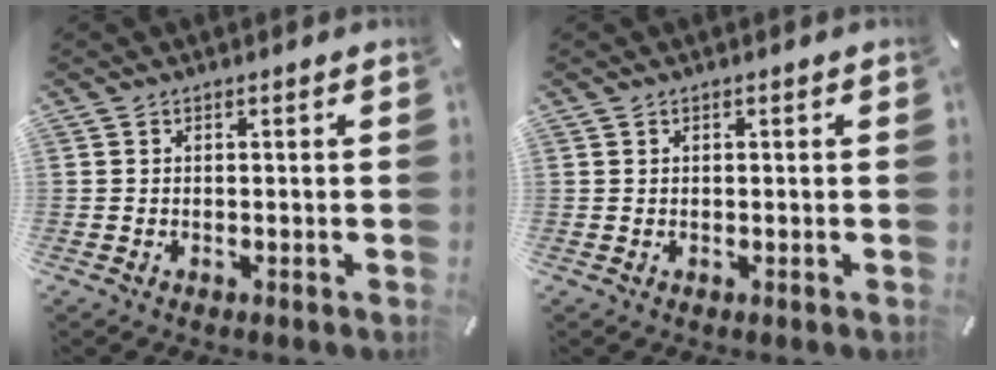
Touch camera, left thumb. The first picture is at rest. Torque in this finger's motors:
{"motor_torque": [-0.37, -0.25, -0.06, 0.11, -0.11]}